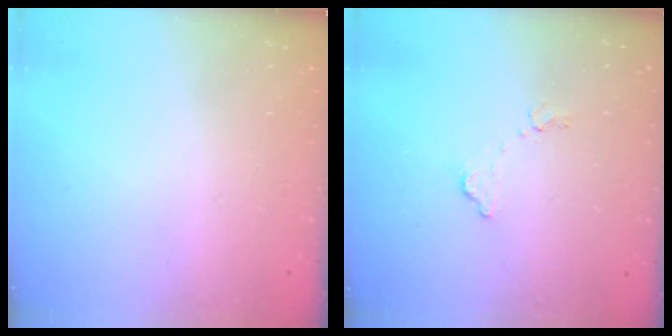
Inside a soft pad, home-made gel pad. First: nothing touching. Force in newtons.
{"total": 8.8, "press": 8.8, "slide": 0.2}